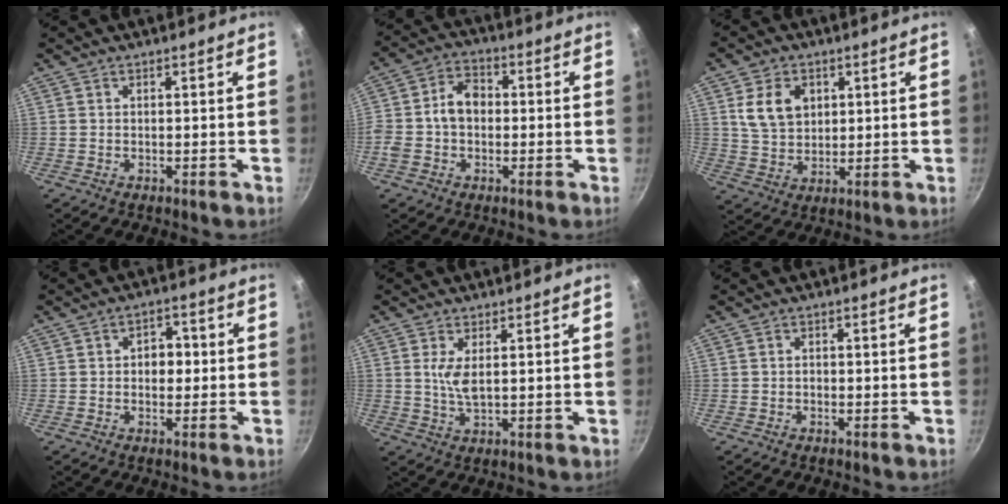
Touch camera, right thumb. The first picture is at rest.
{"total": 8.2, "force": [-0.5, 6.2, 5.4], "torque": [-0.074, 0.025, -0.023]}
{"total": 8.8, "force": [2.7, 6.6, 5.1], "torque": [-0.071, -0.009, 0.052]}
{"total": 4.9, "force": [0.3, 3.6, 3.3], "torque": [-0.013, 0.009, -0.001]}
{"total": 4.4, "force": [1.2, 1.7, 3.8], "torque": [-0.075, -0.011, 0.026]}
{"total": 0.7, "force": [-0.2, 0.6, 0.3], "torque": [-0.004, 0.003, -0.004]}